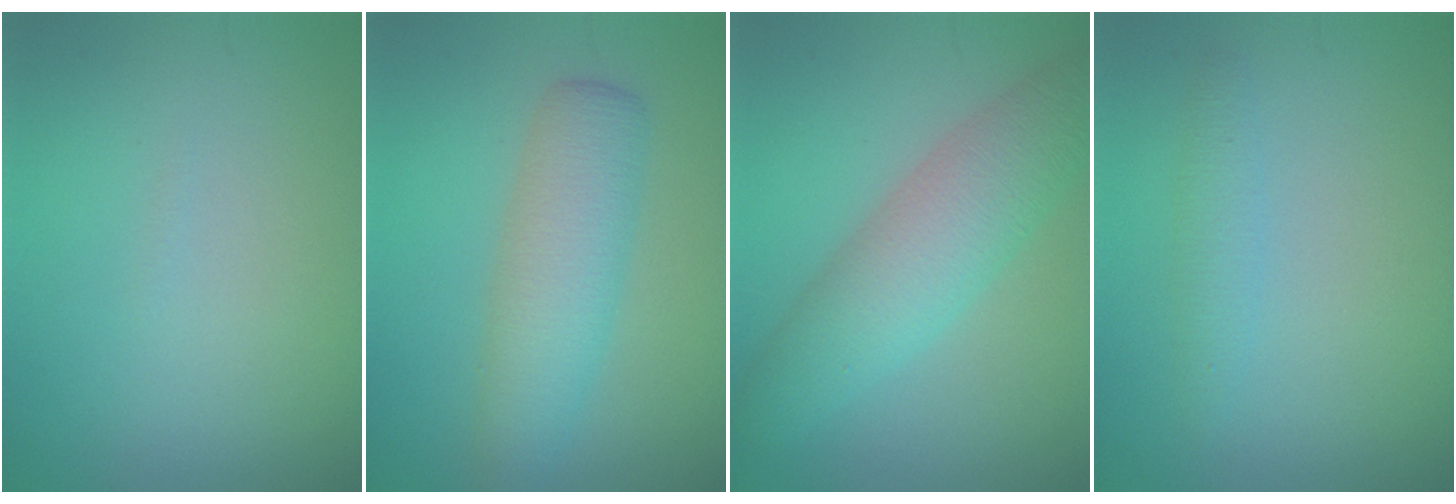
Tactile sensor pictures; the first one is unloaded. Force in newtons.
{"total": 4.5, "press": 4.5, "slide": 0.1}
{"total": 5.9, "press": 5.9, "slide": 0.0}
{"total": 1.5, "press": 1.5, "slide": 0.1}